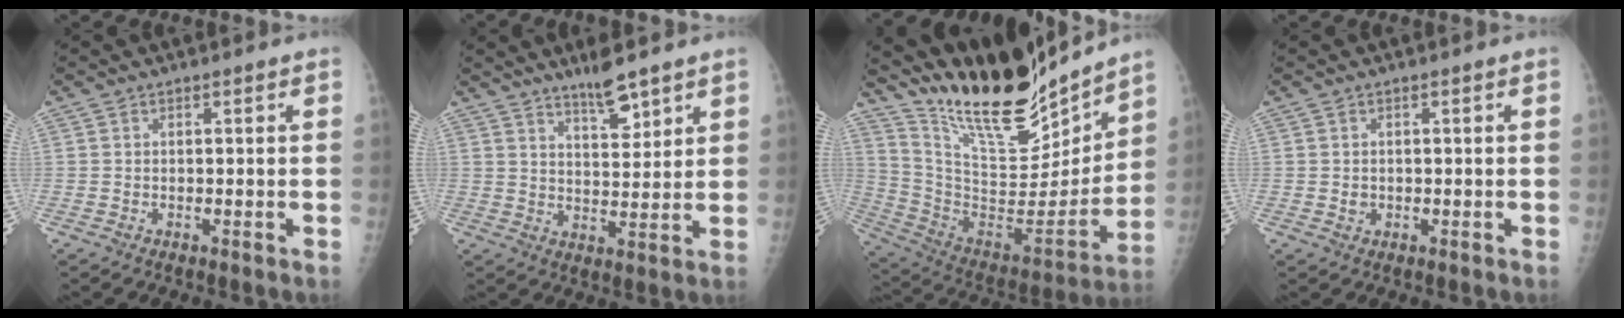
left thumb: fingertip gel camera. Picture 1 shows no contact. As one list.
[{"total": 6.5, "force": [5.2, 1.5, 3.7], "torque": [-0.049, -0.041, 0.088]}, {"total": 24.7, "force": [20.2, 7.3, 12.1], "torque": [-0.168, -0.105, 0.346]}, {"total": 1.3, "force": [0.0, 1.1, 0.5], "torque": [-0.007, 0.000, 0.004]}]